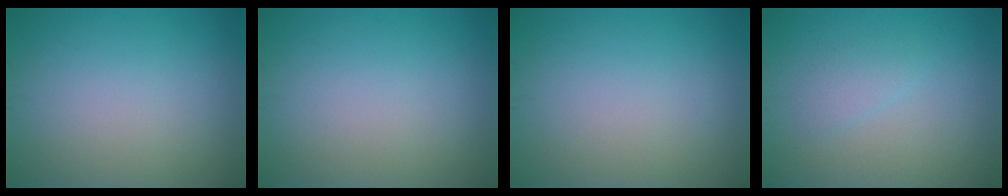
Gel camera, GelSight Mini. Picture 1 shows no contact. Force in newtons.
{"total": 0.0}
{"total": 0.0}
{"total": 1.3, "press": 1.3, "slide": 0.2}